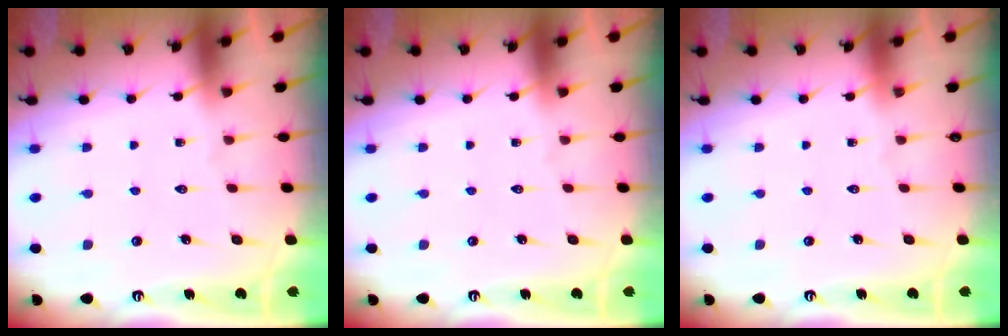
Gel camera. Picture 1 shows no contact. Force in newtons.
{"total": 0.0}
{"total": 0.0}